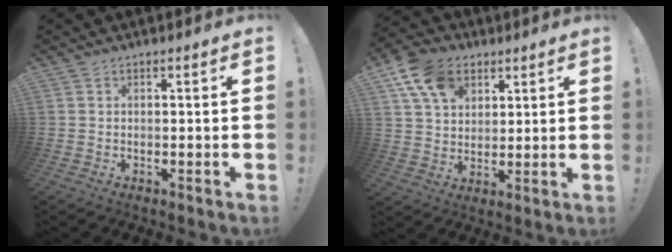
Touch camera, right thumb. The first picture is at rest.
{"total": 14.4, "force": [6.9, 10.3, 7.2], "torque": [-0.123, -0.020, 0.138]}